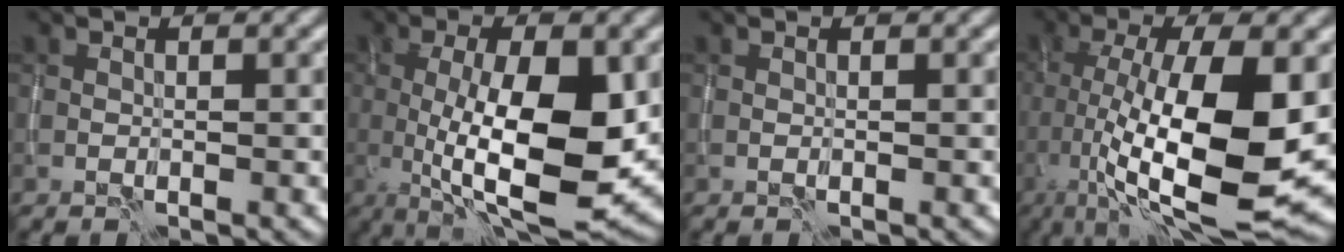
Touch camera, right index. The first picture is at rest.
{"total": 11.6, "force": [-0.8, 3.6, 11.0], "torque": [-0.183, -0.014, -0.010]}
{"total": 0.0}
{"total": 13.1, "force": [-0.9, 4.6, 12.3], "torque": [-0.216, -0.016, -0.014]}